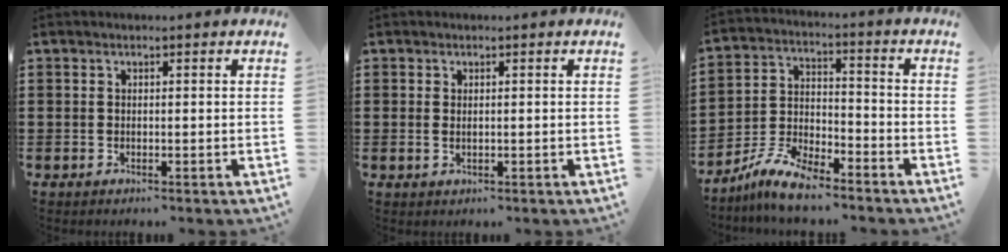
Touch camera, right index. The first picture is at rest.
{"total": 0.8, "force": [0.2, 0.3, 0.7], "torque": [-0.016, 0.004, 0.004]}
{"total": 7.5, "force": [-6.5, 1.9, 3.2], "torque": [-0.076, 0.010, -0.126]}